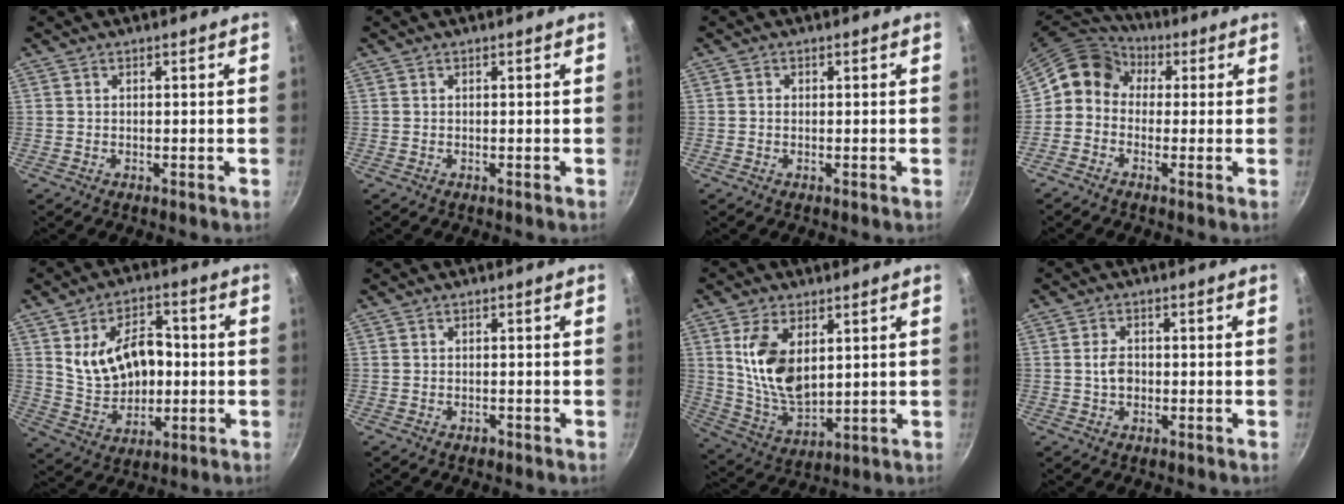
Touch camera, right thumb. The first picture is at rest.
{"total": 0.0}
{"total": 0.8, "force": [0.0, 0.7, 0.3], "torque": [-0.005, 0.004, -0.001]}
{"total": 9.6, "force": [0.8, 8.4, 4.5], "torque": [-0.067, 0.031, -0.017]}
{"total": 14.5, "force": [1.2, 9.7, 10.7], "torque": [-0.144, -0.001, 0.036]}
{"total": 0.8, "force": [-0.5, 0.6, 0.3], "torque": [-0.004, 0.005, -0.004]}
{"total": 13.1, "force": [3.7, 7.4, 10.1], "torque": [-0.180, -0.029, 0.083]}
{"total": 3.4, "force": [-0.3, 2.5, 2.3], "torque": [-0.033, 0.008, -0.008]}